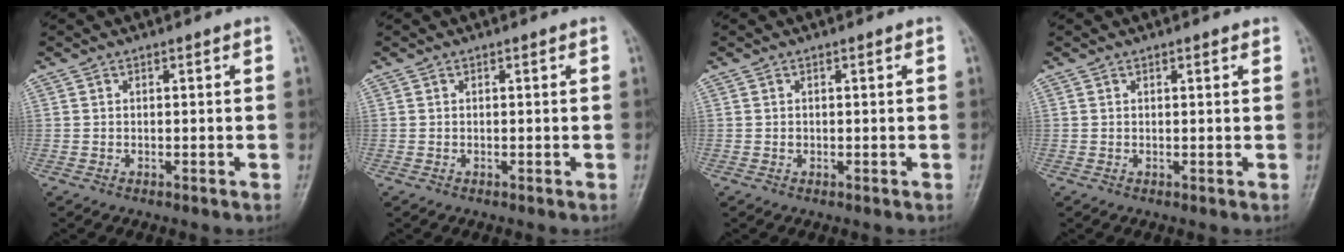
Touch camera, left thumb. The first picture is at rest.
{"total": 0.0}
{"total": 0.5, "force": [0.0, 0.4, 0.3], "torque": [-0.001, 0.001, 0.003]}
{"total": 1.0, "force": [0.6, 0.3, 0.7], "torque": [-0.010, -0.001, 0.009]}